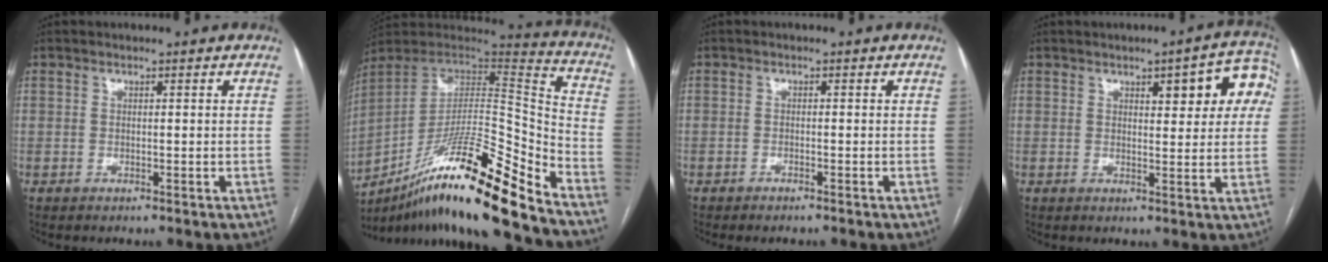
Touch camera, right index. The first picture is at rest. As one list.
[{"total": 24.6, "force": [-17.2, 0.8, 17.6], "torque": [-0.286, -0.011, -0.309]}, {"total": 1.0, "force": [-0.9, 0.0, 0.5], "torque": [-0.010, -0.001, -0.014]}, {"total": 8.9, "force": [3.0, 2.7, 7.9], "torque": [-0.087, 0.019, 0.035]}]